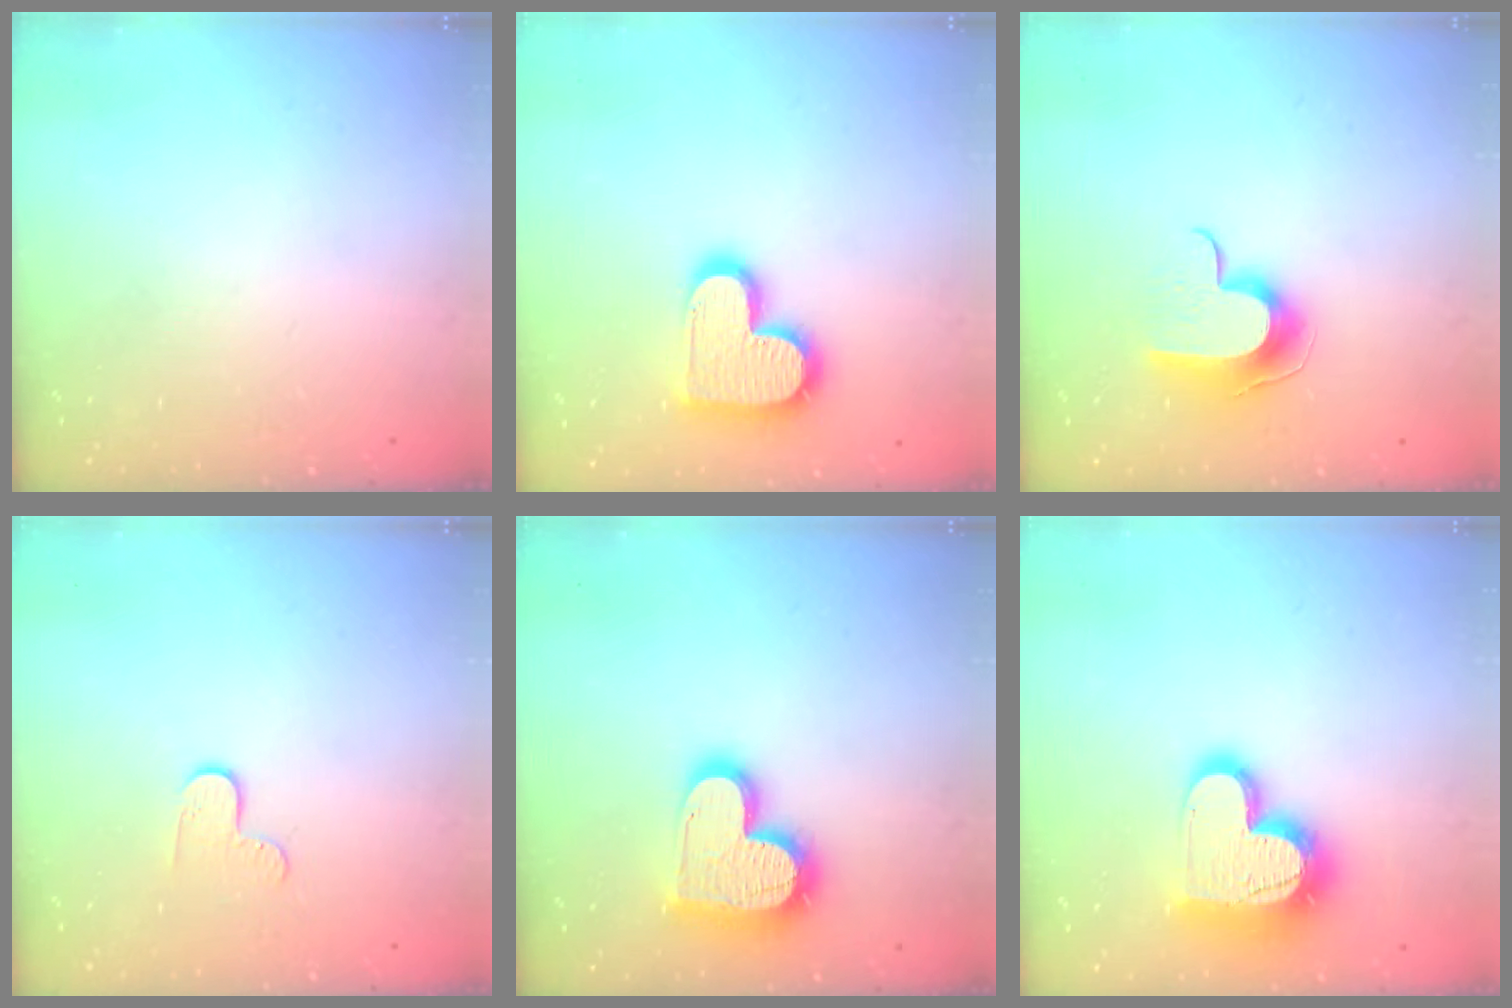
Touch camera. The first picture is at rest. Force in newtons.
{"total": 16.0, "press": 16.0, "slide": 0.9}
{"total": 10.3, "press": 10.3, "slide": 0.7}
{"total": 5.1, "press": 5.1, "slide": 0.5}
{"total": 17.6, "press": 17.5, "slide": 1.5}
{"total": 17.4, "press": 17.3, "slide": 1.5}